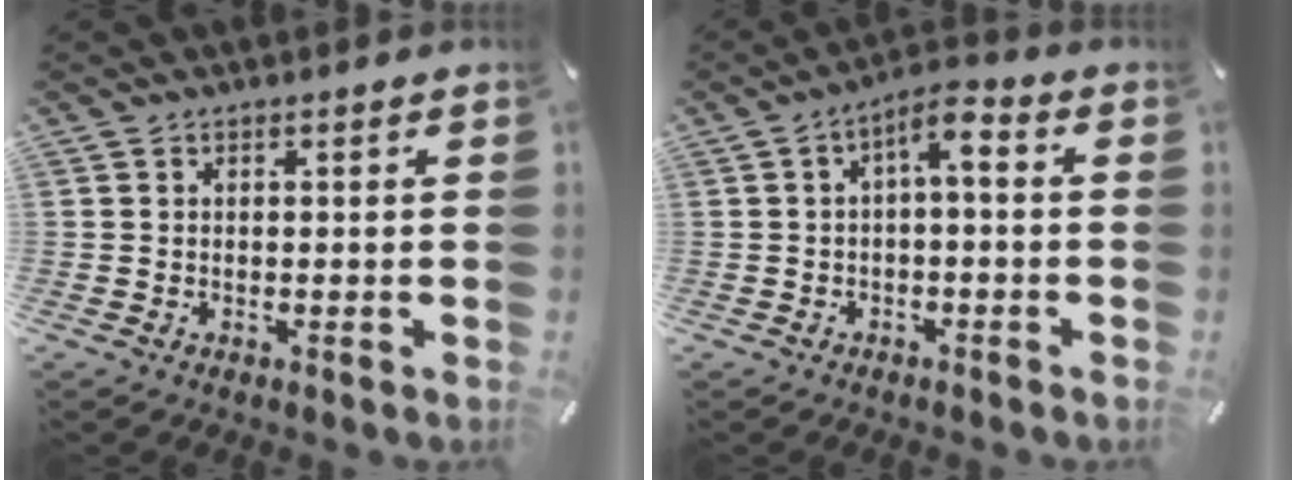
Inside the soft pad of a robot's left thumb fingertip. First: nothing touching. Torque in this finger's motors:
{"motor_torque": [0.04, 0.06, 0.38, 0.32, 0.01]}